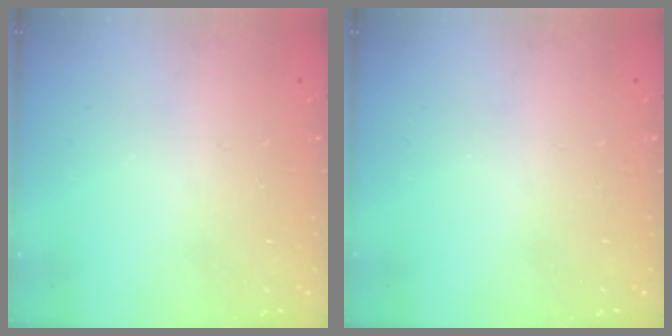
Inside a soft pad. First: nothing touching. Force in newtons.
{"total": 0.0}